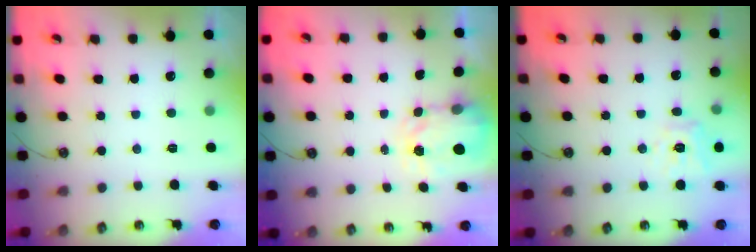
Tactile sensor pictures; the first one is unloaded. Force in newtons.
{"total": 3.5, "press": 3.5, "slide": 0.4}
{"total": 10.4, "press": 10.4, "slide": 1.1}